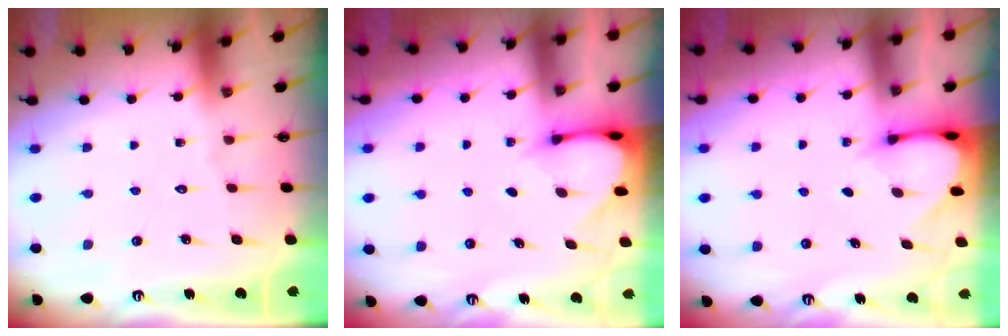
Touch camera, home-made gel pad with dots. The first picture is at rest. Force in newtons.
{"total": 2.9, "press": 2.9, "slide": 0.2}
{"total": 2.9, "press": 2.9, "slide": 0.2}